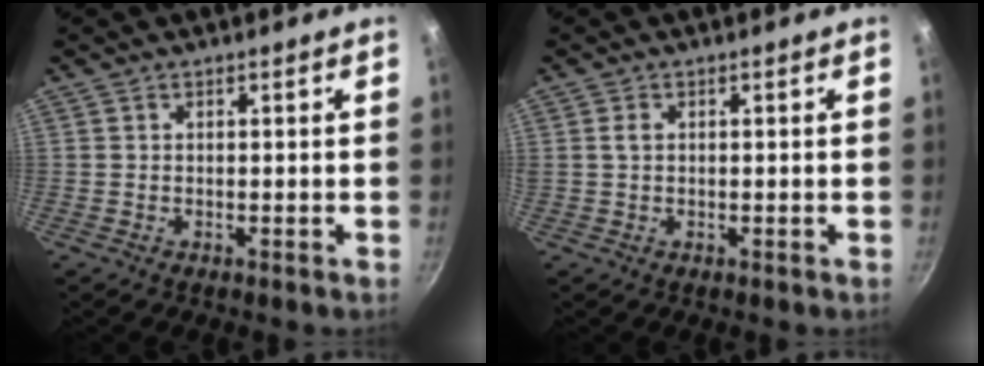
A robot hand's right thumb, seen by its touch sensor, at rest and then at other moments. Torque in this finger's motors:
{"motor_torque": [1.24, 1.53, 1.38, 0.30, 0.11]}